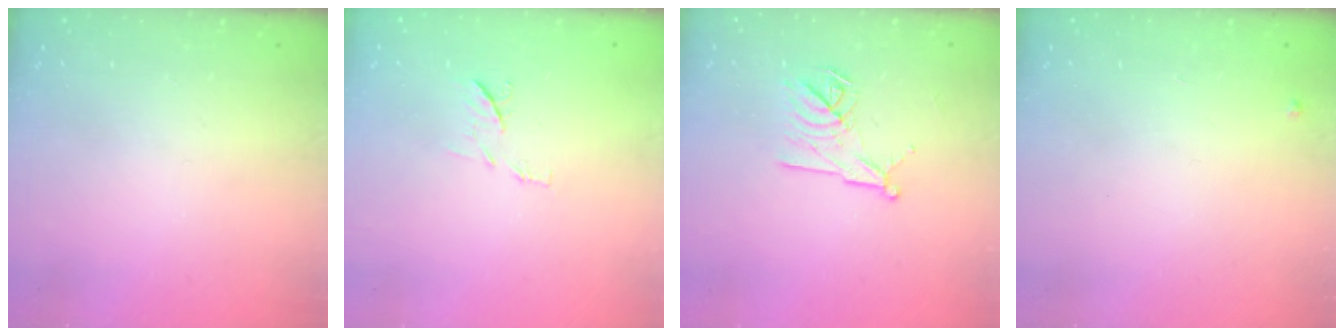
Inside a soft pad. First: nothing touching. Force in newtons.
{"total": 6.5, "press": 6.5, "slide": 0.7}
{"total": 11.3, "press": 11.3, "slide": 0.4}
{"total": 3.0, "press": 3.0, "slide": 0.5}